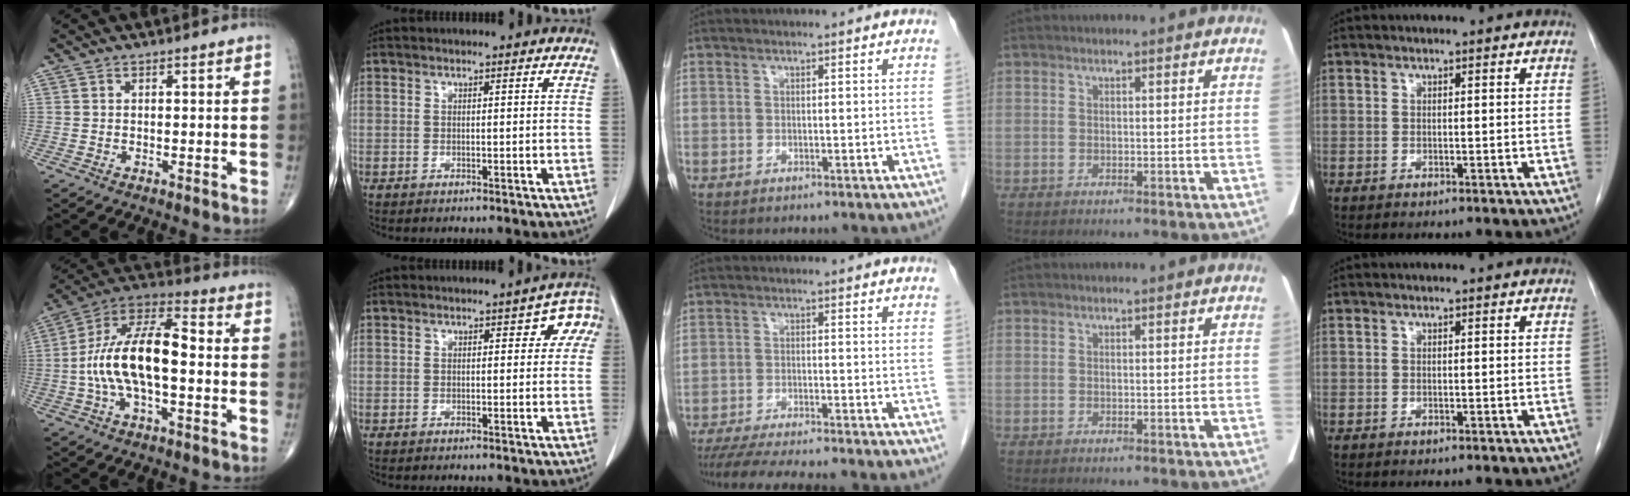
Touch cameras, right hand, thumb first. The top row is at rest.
{"thumb": {"total": 16.5, "force": [-1.5, 7.3, 14.8], "torque": [-0.277, 0.045, -0.036]}, "index": {"total": 4.0, "force": [1.0, 2.3, 3.1], "torque": [-0.026, 0.022, 0.006]}, "middle": {"total": 15.1, "force": [-13.4, 0.6, 6.8], "torque": [-0.106, -0.027, -0.194]}}